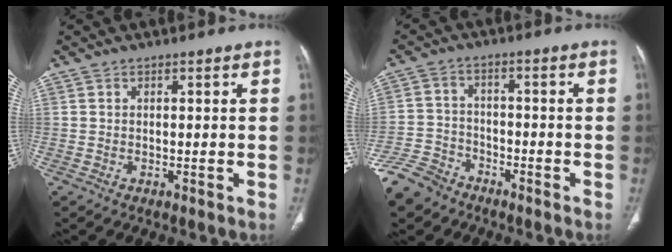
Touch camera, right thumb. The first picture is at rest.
{"total": 8.4, "force": [-6.5, 4.9, 2.2], "torque": [-0.047, 0.023, -0.130]}